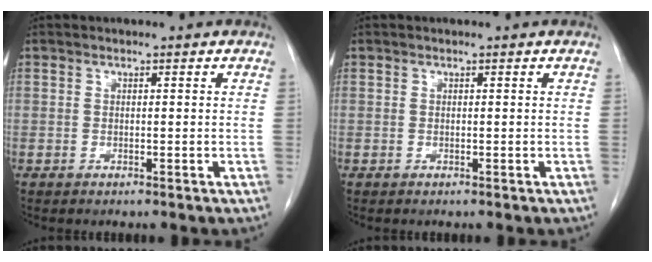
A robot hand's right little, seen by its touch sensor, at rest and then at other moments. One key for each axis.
{"total": 0.0}